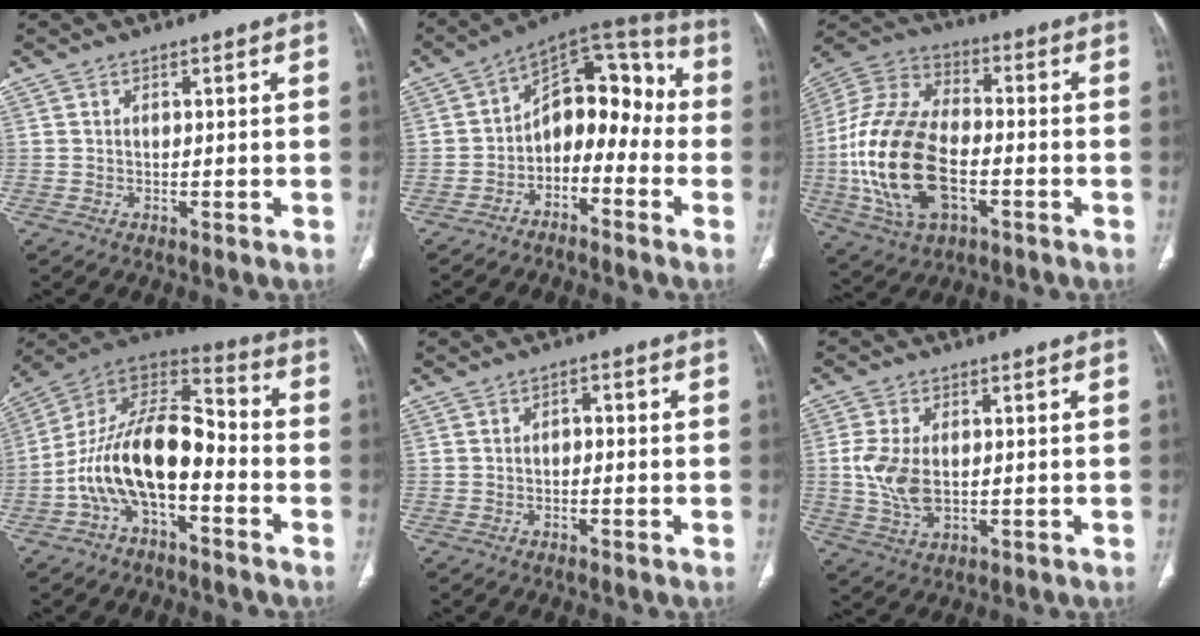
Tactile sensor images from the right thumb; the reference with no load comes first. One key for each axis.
{"total": 13.7, "fx": -3.8, "fy": 9.1, "fz": 9.6, "tx": -0.094, "ty": 0.087, "tz": -0.073}
{"total": 21.8, "fx": -4.5, "fy": 12.2, "fz": 17.4, "tx": -0.364, "ty": 0.016, "tz": -0.080}
{"total": 16.8, "fx": -4.9, "fy": 8.4, "fz": 13.7, "tx": -0.239, "ty": 0.074, "tz": -0.092}
{"total": 1.5, "fx": -0.2, "fy": 1.0, "fz": 1.1, "tx": -0.012, "ty": 0.009, "tz": -0.008}
{"total": 7.6, "fx": 0.2, "fy": 4.4, "fz": 6.2, "tx": -0.138, "ty": -0.004, "tz": 0.009}